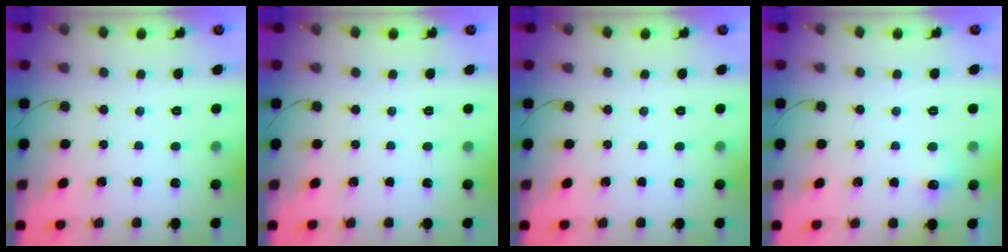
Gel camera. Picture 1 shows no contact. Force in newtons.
{"total": 0.0}
{"total": 0.0}
{"total": 4.6, "press": 4.5, "slide": 1.2}